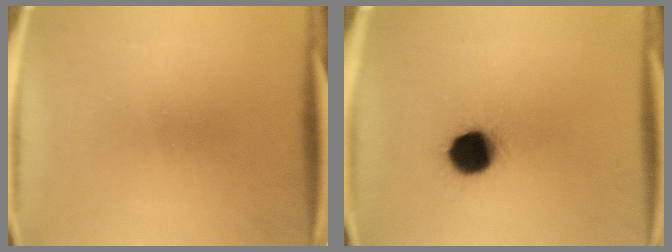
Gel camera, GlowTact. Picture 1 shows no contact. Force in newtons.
{"total": 11.5}